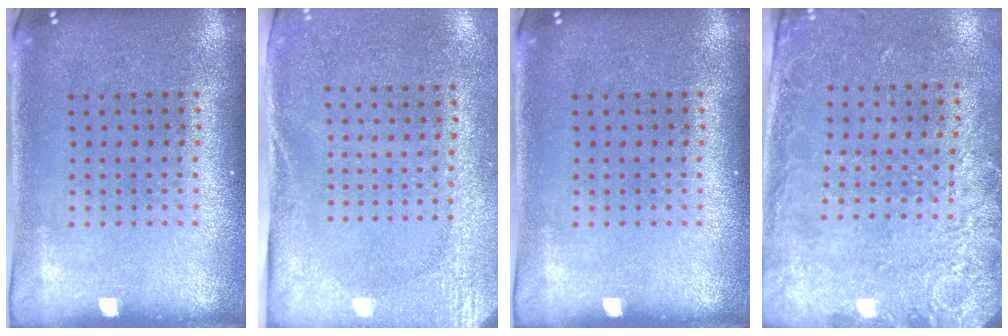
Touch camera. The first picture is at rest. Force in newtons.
{"total": 2.7, "press": 2.1, "slide": 1.7}
{"total": 0.0}
{"total": 2.7, "press": 2.0, "slide": 1.8}